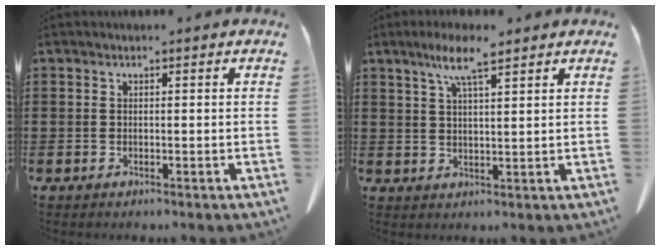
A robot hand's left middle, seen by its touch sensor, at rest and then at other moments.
{"total": 5.8, "force": [3.9, 0.7, 4.3], "torque": [-0.093, 0.002, 0.066]}